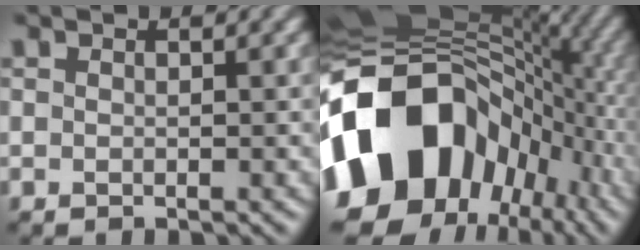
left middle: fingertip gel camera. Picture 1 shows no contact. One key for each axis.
{"total": 19.2, "fx": -3.4, "fy": 14.9, "fz": 11.7, "tx": -0.232, "ty": 0.002, "tz": -0.067}